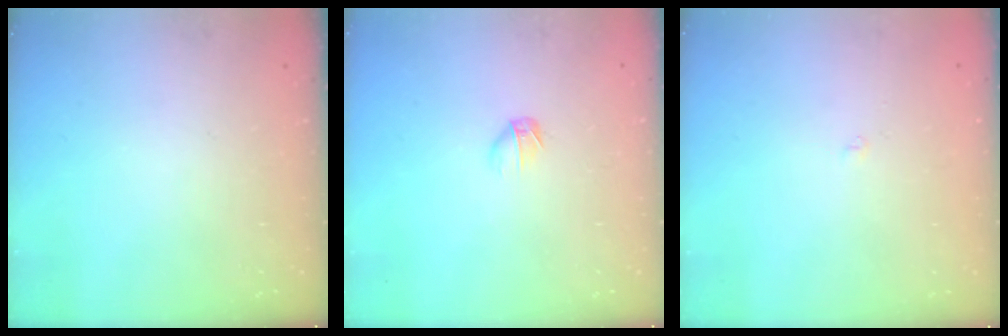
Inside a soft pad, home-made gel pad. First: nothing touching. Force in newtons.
{"total": 3.7, "press": 3.6, "slide": 1.0}
{"total": 1.7, "press": 1.7, "slide": 0.3}